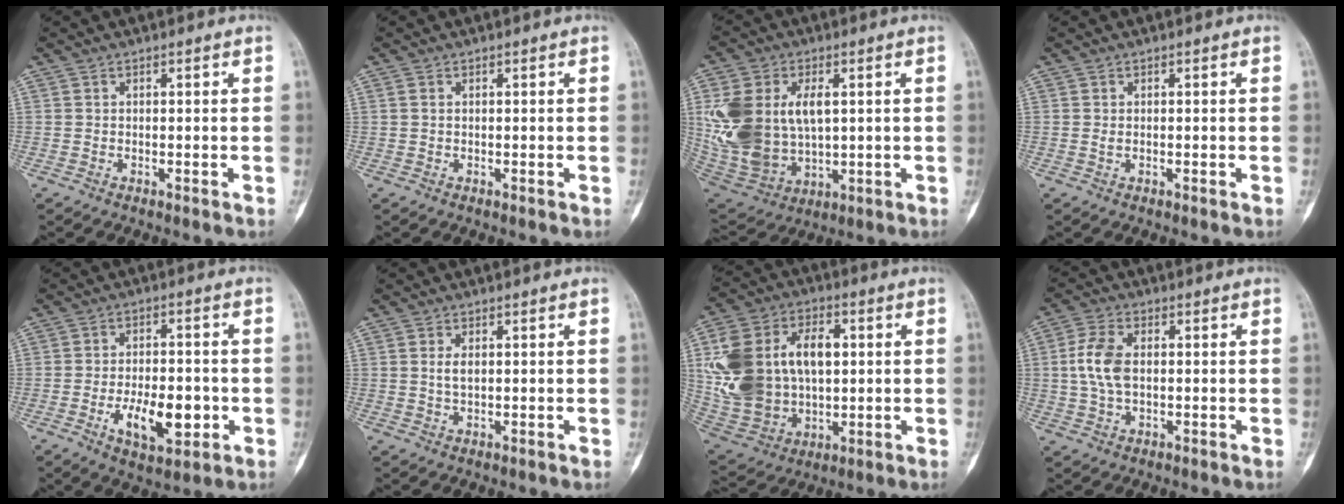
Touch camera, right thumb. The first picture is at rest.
{"total": 0.7, "force": [0.2, 0.4, 0.5], "torque": [-0.014, 0.003, 0.006]}
{"total": 19.3, "force": [2.9, 12.5, 14.5], "torque": [-0.300, -0.011, 0.074]}
{"total": 0.5, "force": [0.0, 0.3, 0.5], "torque": [-0.007, 0.000, 0.004]}
{"total": 10.9, "force": [-3.2, 5.2, 9.0], "torque": [-0.133, 0.011, -0.045]}
{"total": 2.2, "force": [0.4, 1.1, 1.9], "torque": [-0.032, -0.004, 0.009]}
{"total": 22.6, "force": [2.8, 15.4, 16.3], "torque": [-0.310, 0.010, 0.068]}
{"total": 7.7, "force": [0.5, 4.6, 6.2], "torque": [-0.135, 0.010, 0.008]}